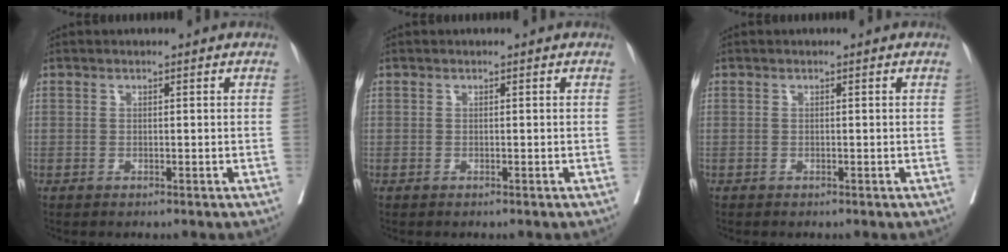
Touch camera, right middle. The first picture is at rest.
{"total": 0.0}
{"total": 0.0}